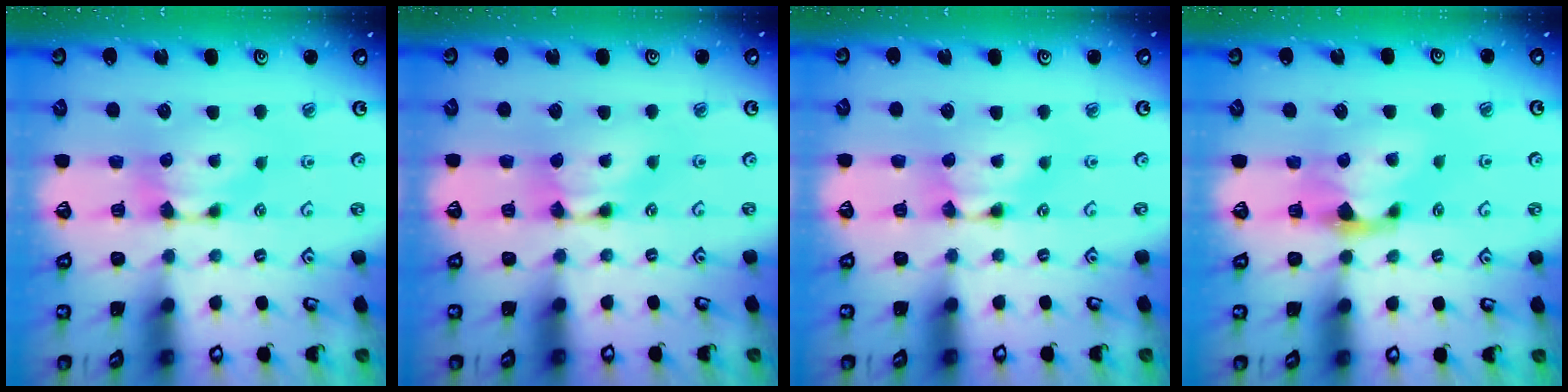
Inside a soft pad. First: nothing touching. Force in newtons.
{"total": 1.5, "press": 1.5, "slide": 0.1}
{"total": 1.6, "press": 1.6, "slide": 0.2}
{"total": 1.8, "press": 1.2, "slide": 1.4}